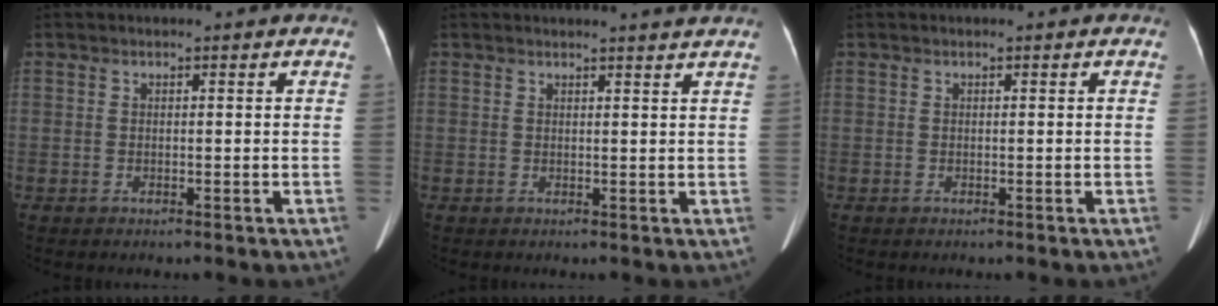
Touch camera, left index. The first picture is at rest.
{"total": 3.2, "force": [3.0, -0.6, 1.0], "torque": [-0.016, -0.003, 0.030]}
{"total": 0.0}